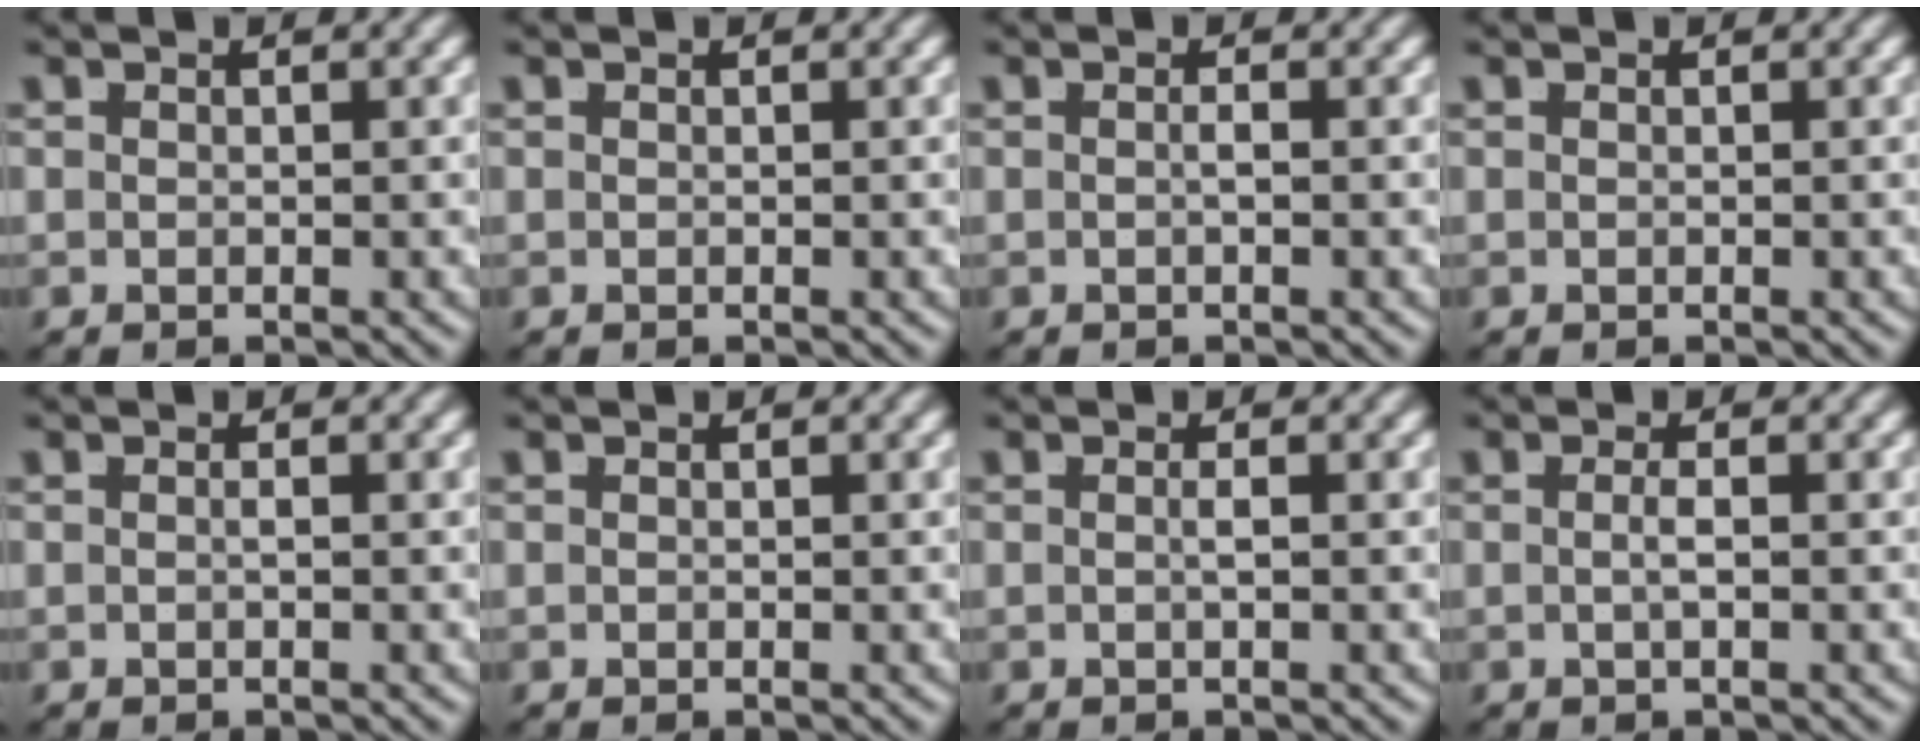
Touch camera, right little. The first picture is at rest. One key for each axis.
{"total": 0.0}
{"total": 0.8, "fx": -0.5, "fy": -0.2, "fz": 0.6, "tx": -0.012, "ty": -0.003, "tz": -0.006}
{"total": 0.0}
{"total": 0.5, "fx": -0.4, "fy": -0.2, "fz": 0.3, "tx": -0.008, "ty": -0.004, "tz": -0.003}
{"total": 0.0}
{"total": 1.0, "fx": -0.5, "fy": -0.5, "fz": 0.6, "tx": -0.013, "ty": -0.004, "tz": -0.006}
{"total": 1.3, "fx": -0.6, "fy": -0.6, "fz": 1.0, "tx": -0.022, "ty": -0.004, "tz": -0.008}